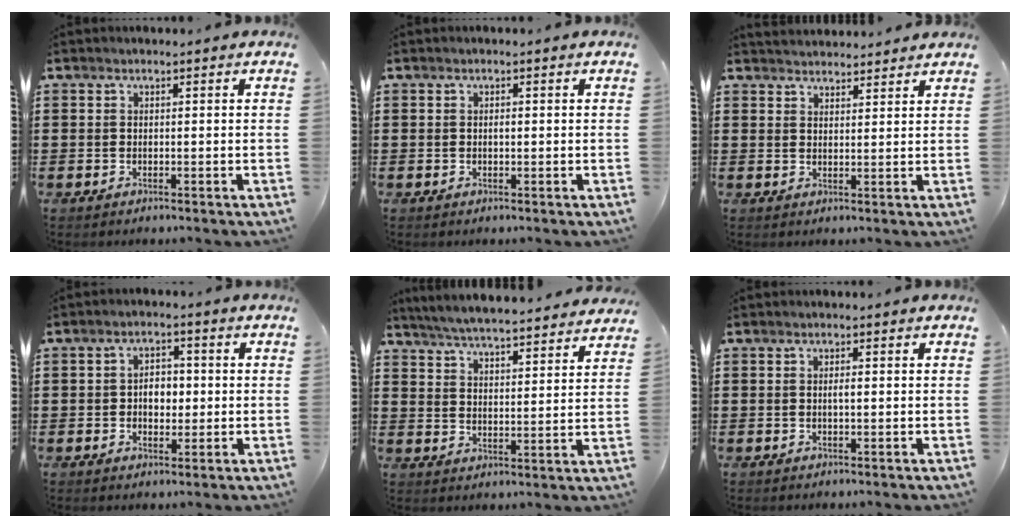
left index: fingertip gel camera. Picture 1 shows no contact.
{"total": 0.7, "force": [0.0, 0.3, 0.7], "torque": [-0.016, -0.001, 0.000]}
{"total": 2.5, "force": [2.5, 0.1, -0.3], "torque": [-0.002, -0.006, 0.048]}
{"total": 3.8, "force": [-0.4, 2.5, 2.8], "torque": [-0.053, 0.005, -0.013]}
{"total": 5.3, "force": [5.1, -0.5, 1.1], "torque": [-0.046, -0.037, 0.088]}
{"total": 1.1, "force": [0.0, 0.3, 1.1], "torque": [-0.022, 0.000, 0.000]}